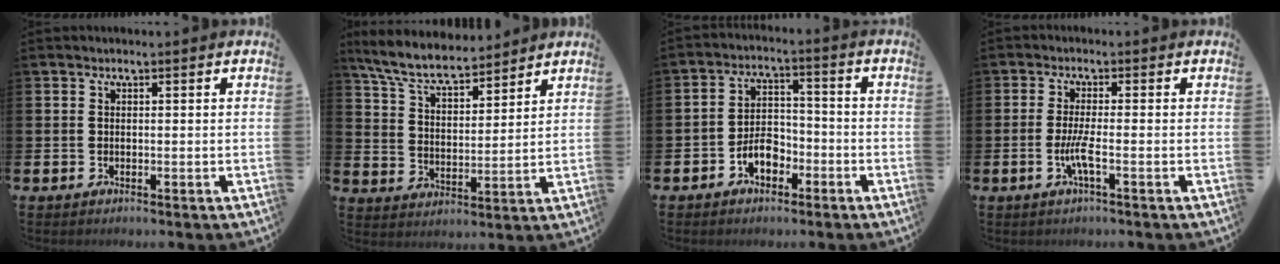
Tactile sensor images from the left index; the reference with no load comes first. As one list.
[{"total": 7.7, "force": [7.1, 1.7, 2.6], "torque": [-0.083, -0.034, 0.127]}, {"total": 4.7, "force": [-2.6, 2.9, 2.6], "torque": [-0.045, 0.011, -0.053]}, {"total": 3.1, "force": [-1.0, 0.1, 2.9], "torque": [-0.065, -0.005, -0.022]}]